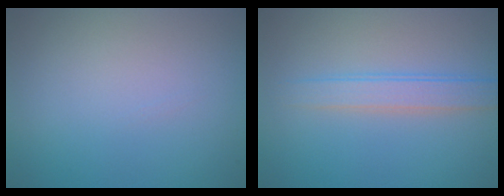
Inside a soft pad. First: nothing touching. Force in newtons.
{"total": 2.5, "press": 2.5, "slide": 0.2}